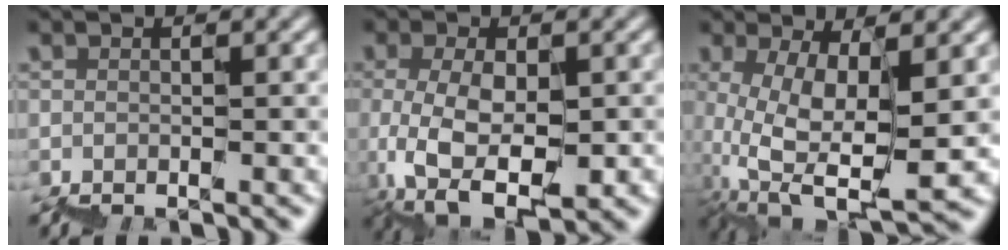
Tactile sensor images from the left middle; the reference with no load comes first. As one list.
[{"total": 6.3, "force": [0.2, 3.7, 5.1], "torque": [-0.101, -0.006, 0.013]}, {"total": 7.3, "force": [3.8, 2.2, 5.8], "torque": [-0.116, -0.004, 0.079]}]